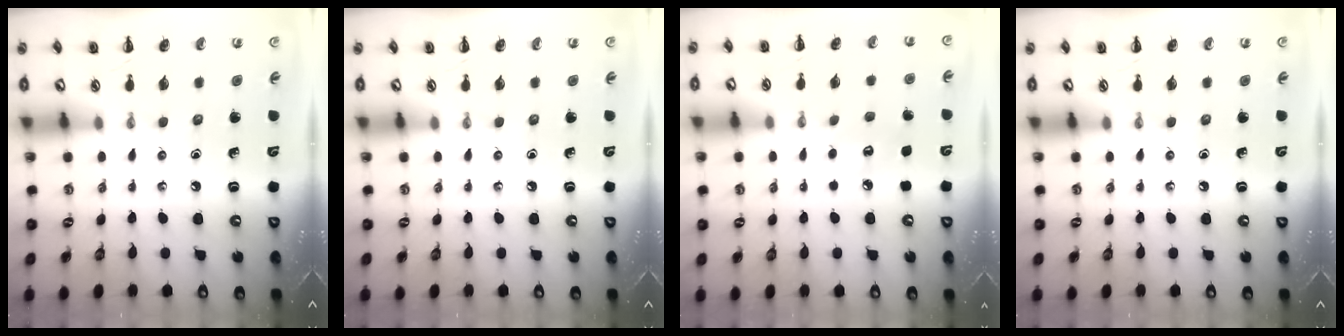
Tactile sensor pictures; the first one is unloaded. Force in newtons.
{"total": 0.0}
{"total": 6.4, "press": 6.1, "slide": 1.8}
{"total": 0.0}